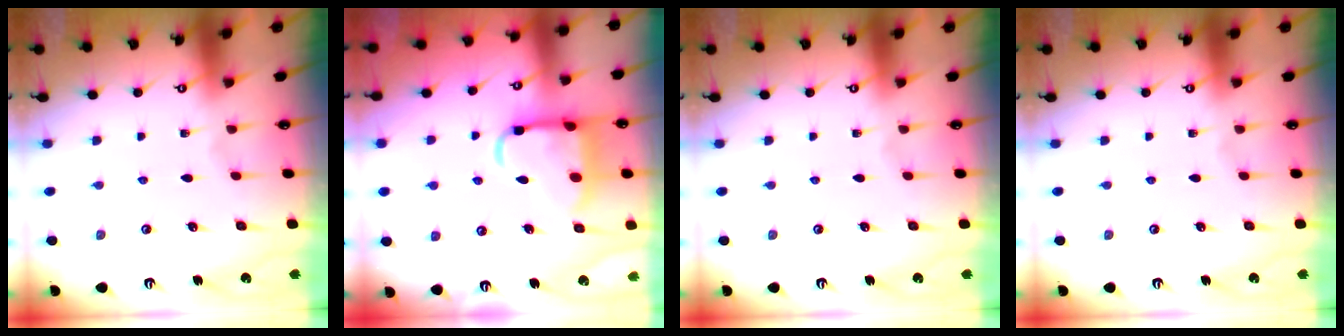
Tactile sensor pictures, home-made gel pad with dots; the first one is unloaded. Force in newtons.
{"total": 13.3, "press": 13.2, "slide": 1.6}
{"total": 0.0}
{"total": 0.0}